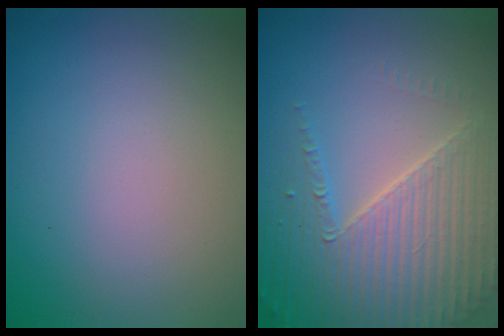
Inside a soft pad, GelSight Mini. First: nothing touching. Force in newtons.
{"total": 4.7, "press": 4.5, "slide": 1.2}